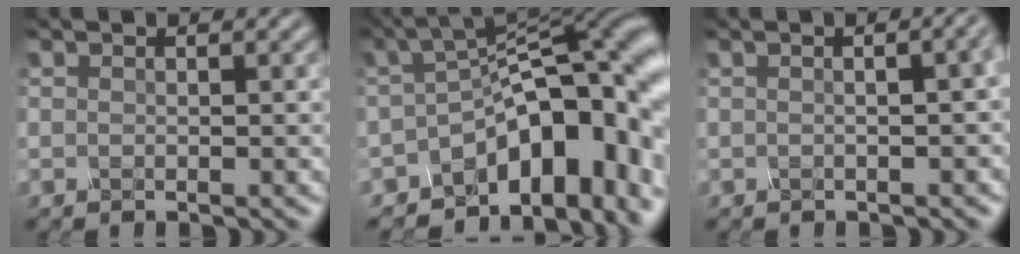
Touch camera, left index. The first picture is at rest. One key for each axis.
{"total": 14.2, "fx": -4.8, "fy": 7.1, "fz": 11.2, "tx": -0.127, "ty": 0.004, "tz": -0.071}
{"total": 6.4, "fx": 0.9, "fy": 3.4, "fz": 5.3, "tx": -0.016, "ty": 0.041, "tz": -0.018}